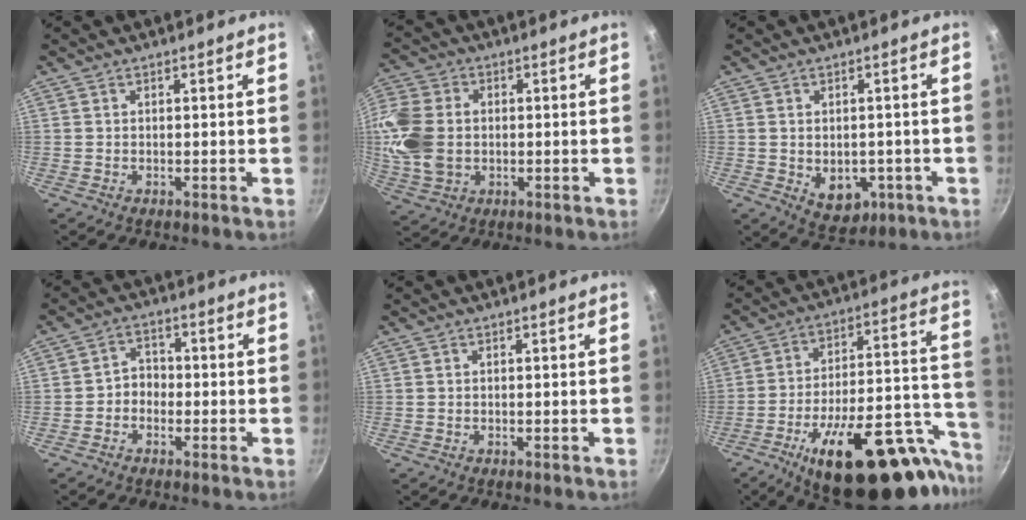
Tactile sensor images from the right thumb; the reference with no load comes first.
{"total": 13.0, "force": [0.0, 9.8, 8.6], "torque": [-0.172, 0.005, -0.005]}
{"total": 7.1, "force": [-1.7, 5.1, 4.7], "torque": [-0.041, -0.002, -0.010]}
{"total": 3.8, "force": [-1.3, 3.1, 1.7], "torque": [-0.001, 0.022, -0.031]}
{"total": 0.0}
{"total": 31.2, "force": [-17.7, 11.9, 22.8], "torque": [-0.265, 0.083, -0.251]}